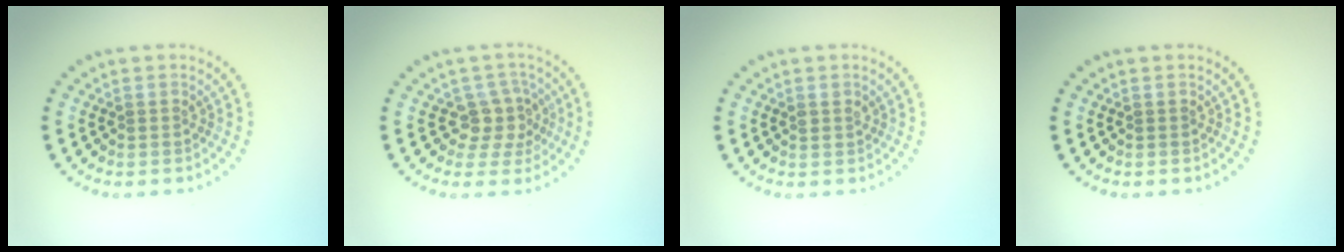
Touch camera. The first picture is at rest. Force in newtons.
{"total": 3.0, "press": 2.3, "slide": 1.8}
{"total": 0.9, "press": 0.9, "slide": 0.3}
{"total": 0.0}